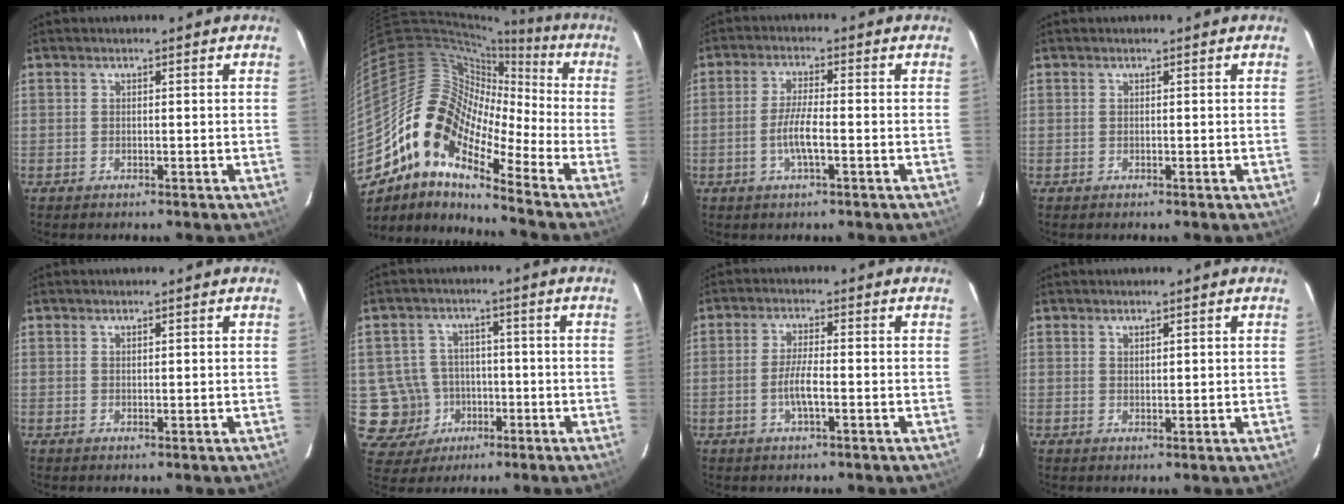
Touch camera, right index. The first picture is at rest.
{"total": 15.7, "force": [-8.6, 6.8, 11.2], "torque": [-0.178, 0.002, -0.183]}
{"total": 5.0, "force": [-1.7, 0.7, 4.7], "torque": [-0.095, -0.003, -0.032]}
{"total": 0.0}
{"total": 0.5, "force": [0.4, 0.1, 0.3], "torque": [-0.004, 0.002, 0.008]}
{"total": 9.3, "force": [-2.1, 9.0, 1.0], "torque": [-0.055, 0.026, -0.020]}
{"total": 4.2, "force": [-1.4, 0.6, 3.9], "torque": [-0.078, -0.003, -0.027]}
{"total": 1.2, "force": [0.8, 0.5, 0.8], "torque": [-0.012, 0.003, 0.015]}